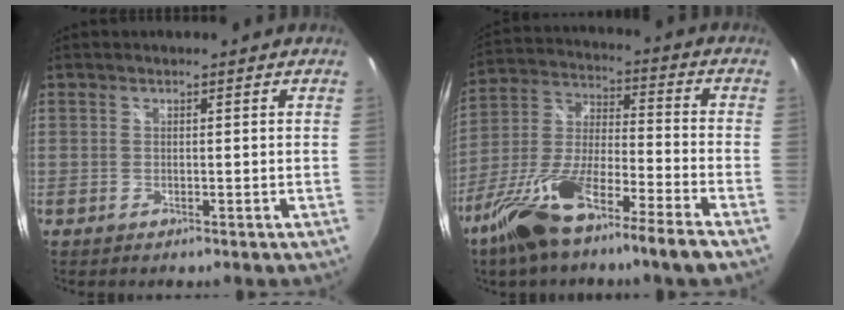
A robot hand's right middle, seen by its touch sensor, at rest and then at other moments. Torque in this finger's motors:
{"motor_torque": [1.65, -0.49, 0.62, 0.21]}